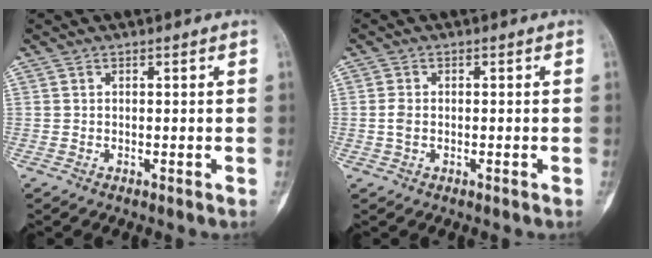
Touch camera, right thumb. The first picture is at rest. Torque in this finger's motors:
{"motor_torque": [0.71, 0.06, 0.43, 0.03, 0.16]}